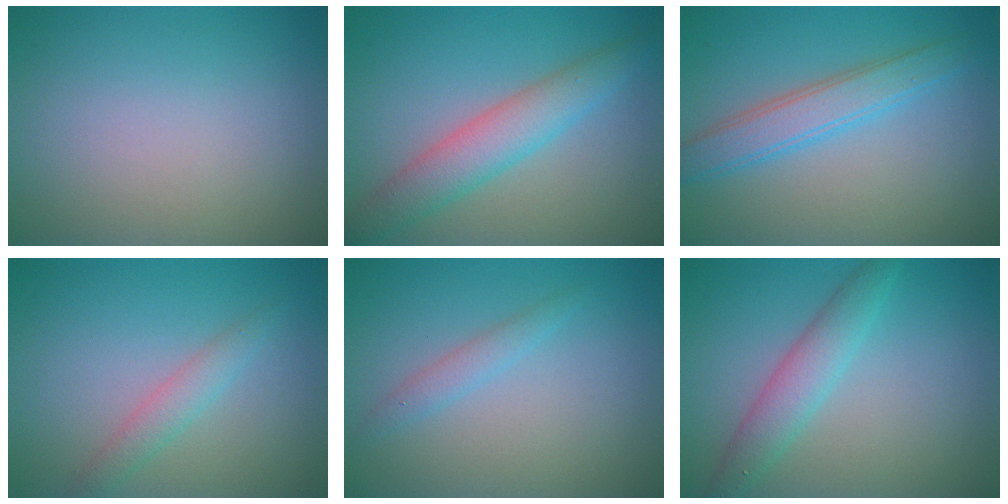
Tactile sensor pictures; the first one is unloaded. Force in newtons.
{"total": 4.5, "press": 4.5, "slide": 0.1}
{"total": 3.6, "press": 3.6, "slide": 0.2}
{"total": 1.9, "press": 1.9, "slide": 0.1}
{"total": 1.5, "press": 1.4, "slide": 0.1}
{"total": 3.0, "press": 3.0, "slide": 0.1}